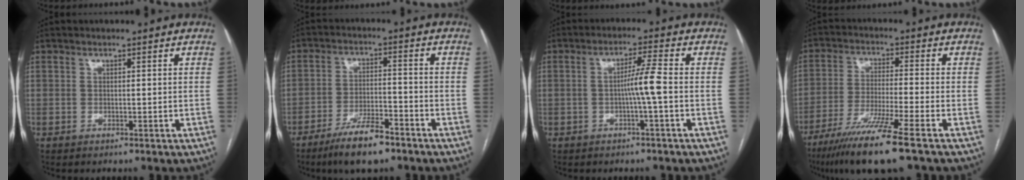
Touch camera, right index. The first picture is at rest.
{"total": 8.6, "force": [-6.2, 2.0, 5.6], "torque": [-0.101, -0.008, -0.109]}
{"total": 4.4, "force": [-0.8, -0.8, 4.3], "torque": [-0.075, 0.006, -0.014]}
{"total": 11.8, "force": [-7.9, -0.8, 8.7], "torque": [-0.161, -0.033, -0.139]}